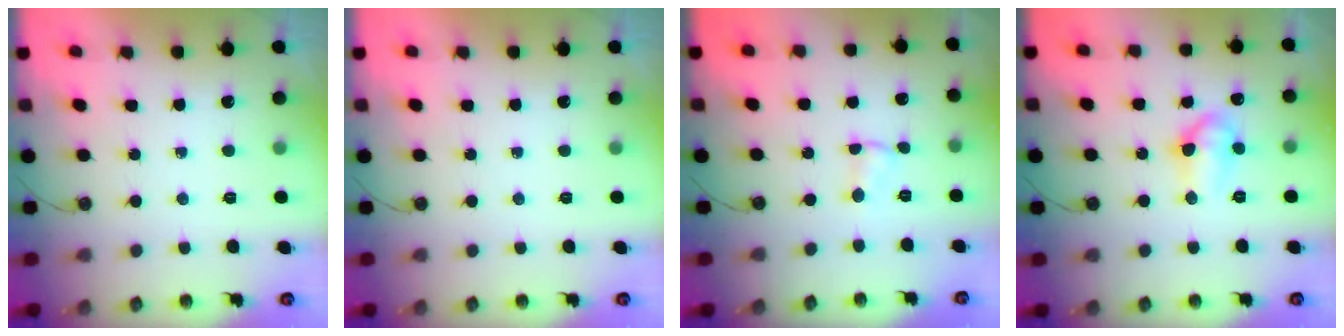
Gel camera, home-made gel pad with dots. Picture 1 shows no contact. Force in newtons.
{"total": 0.0}
{"total": 1.0, "press": 0.9, "slide": 0.5}
{"total": 9.0, "press": 9.0, "slide": 0.8}